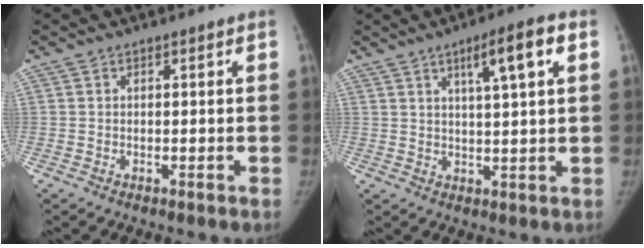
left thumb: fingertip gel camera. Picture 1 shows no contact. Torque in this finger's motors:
{"motor_torque": [0.83, 0.41, 0.63, -0.41, 0.25]}